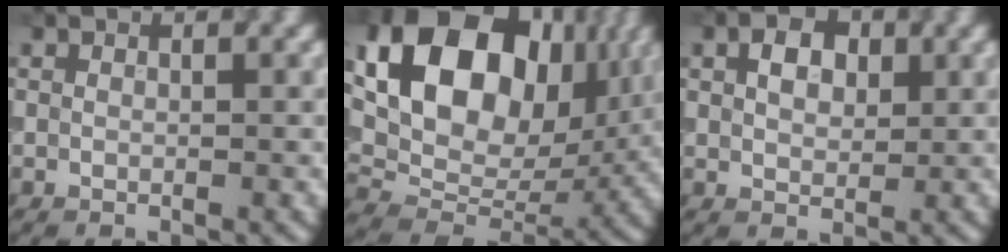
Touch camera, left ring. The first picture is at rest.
{"total": 17.4, "force": [6.0, 11.7, 11.3], "torque": [-0.205, 0.025, 0.114]}
{"total": 2.9, "force": [1.0, 2.0, 1.9], "torque": [-0.037, 0.005, 0.015]}